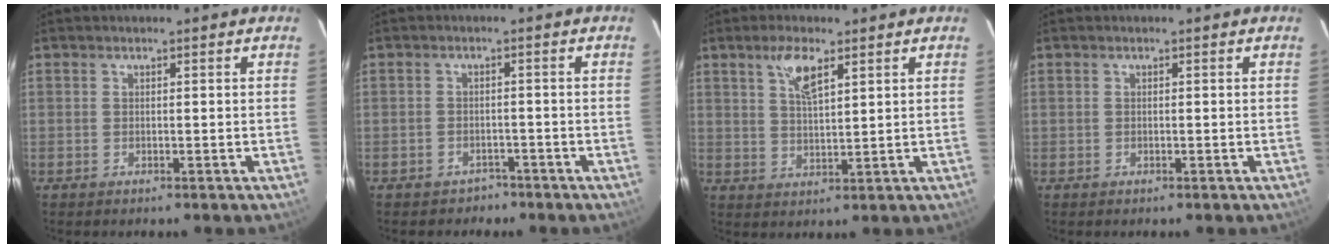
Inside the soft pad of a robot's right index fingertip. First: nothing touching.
{"total": 3.7, "force": [-2.6, 2.6, 0.1], "torque": [-0.010, 0.013, -0.034]}
{"total": 5.5, "force": [3.2, 1.6, 4.2], "torque": [-0.078, 0.004, 0.061]}
{"total": 0.0}